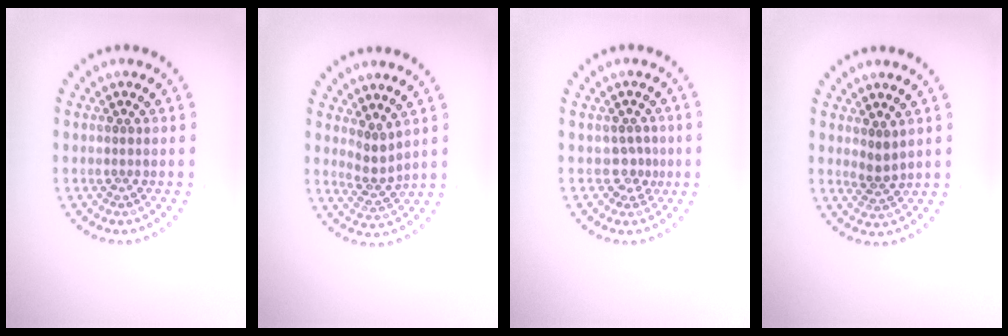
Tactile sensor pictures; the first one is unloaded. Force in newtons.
{"total": 2.1, "press": 1.6, "slide": 1.4}
{"total": 1.8, "press": 1.4, "slide": 1.2}
{"total": 1.6, "press": 1.2, "slide": 1.0}